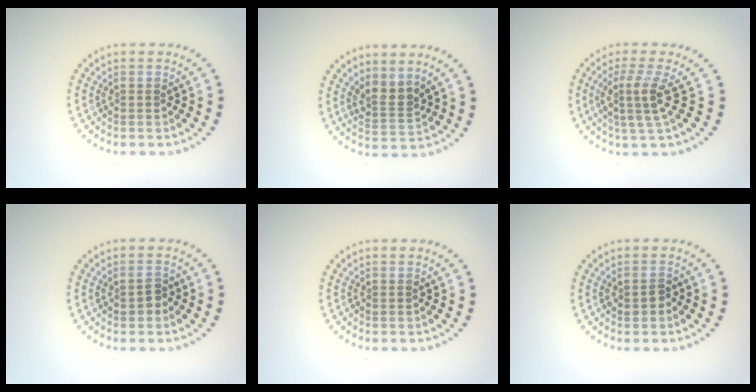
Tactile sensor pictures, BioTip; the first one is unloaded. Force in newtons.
{"total": 2.4, "press": 1.8, "slide": 1.7}
{"total": 3.1, "press": 2.3, "slide": 2.1}
{"total": 1.2, "press": 1.2, "slide": 0.2}
{"total": 0.0}
{"total": 1.1, "press": 1.1, "slide": 0.1}